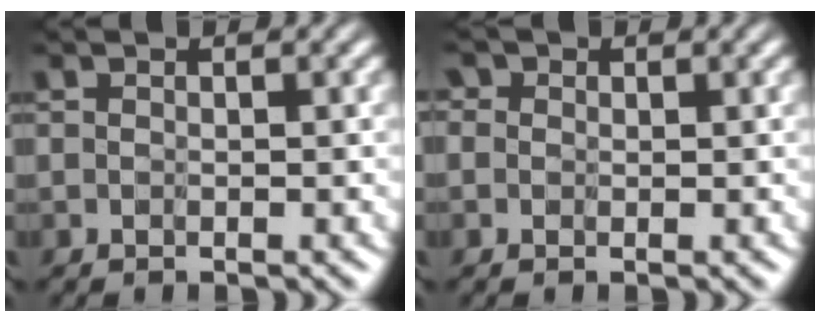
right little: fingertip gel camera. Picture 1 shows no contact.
{"total": 2.0, "force": [0.7, 1.7, 0.8], "torque": [-0.032, 0.011, -0.005]}